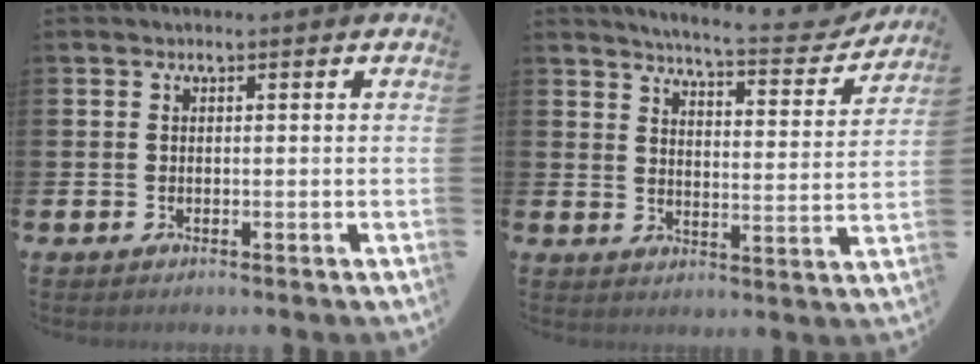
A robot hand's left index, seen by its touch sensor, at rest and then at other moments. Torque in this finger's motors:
{"motor_torque": [0.40, -1.75, 0.12, 0.01]}